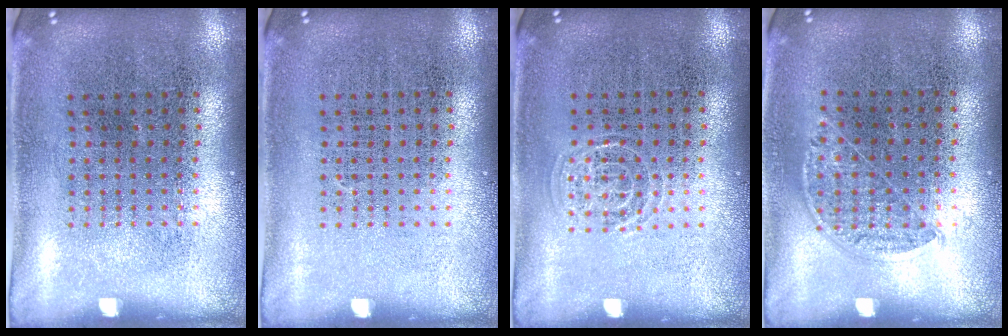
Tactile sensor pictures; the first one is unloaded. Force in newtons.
{"total": 0.0}
{"total": 0.5, "press": 0.5, "slide": 0.1}
{"total": 0.8, "press": 0.6, "slide": 0.6}